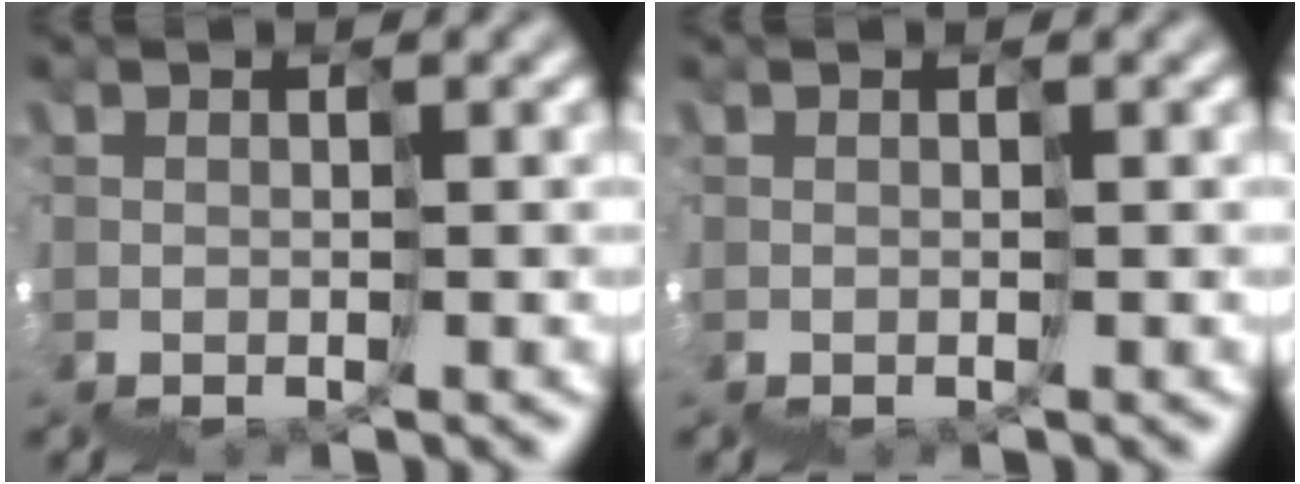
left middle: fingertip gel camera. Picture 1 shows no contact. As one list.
[{"total": 0.0}]